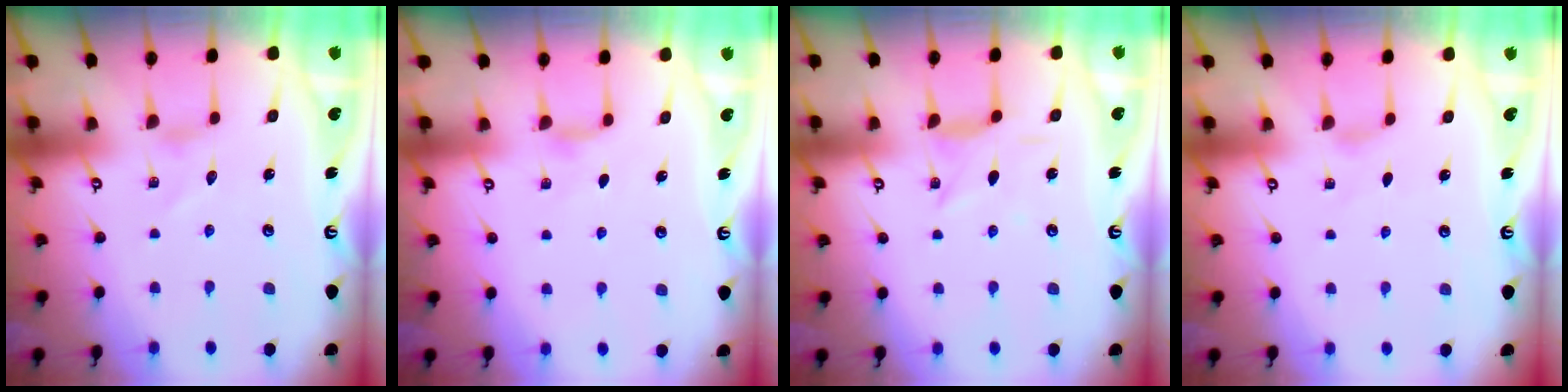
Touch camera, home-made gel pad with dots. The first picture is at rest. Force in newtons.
{"total": 3.1, "press": 3.0, "slide": 0.4}
{"total": 2.9, "press": 2.9, "slide": 0.2}
{"total": 0.0}